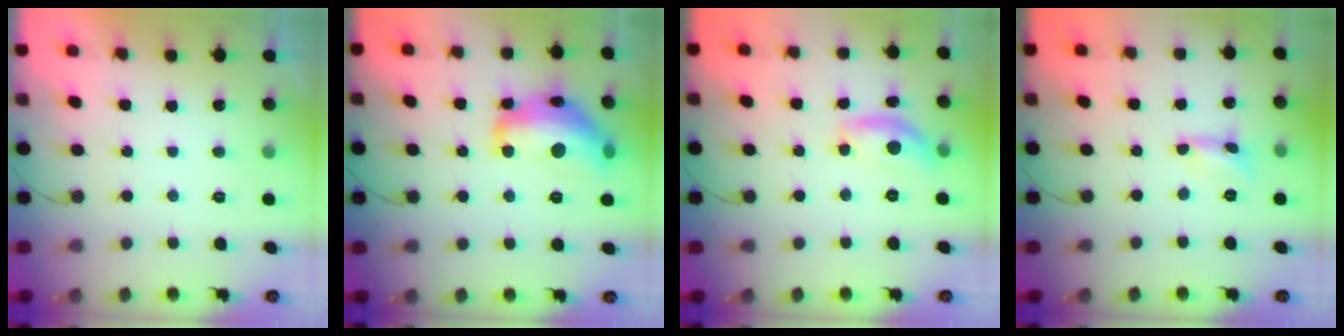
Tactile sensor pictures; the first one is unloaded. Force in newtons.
{"total": 18.6, "press": 18.6, "slide": 1.0}
{"total": 10.5, "press": 10.5, "slide": 0.4}
{"total": 1.6, "press": 1.6, "slide": 0.1}